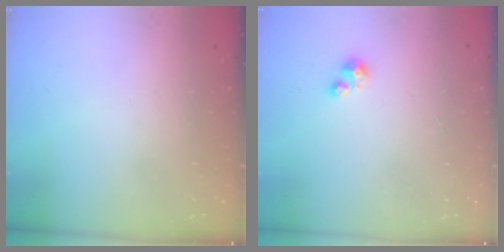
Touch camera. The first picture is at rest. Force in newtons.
{"total": 2.5, "press": 2.5, "slide": 0.3}